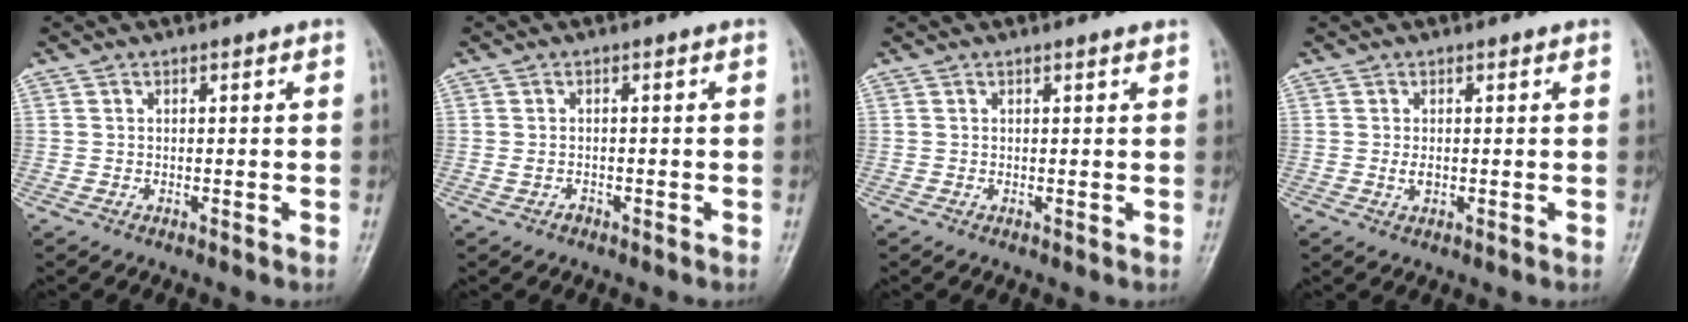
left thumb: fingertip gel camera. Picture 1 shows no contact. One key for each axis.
{"total": 1.0, "fx": -0.5, "fy": 0.7, "fz": 0.5, "tx": -0.014, "ty": 0.008, "tz": -0.006}
{"total": 0.7, "fx": 0.5, "fy": 0.0, "fz": 0.4, "tx": -0.009, "ty": -0.003, "tz": 0.008}
{"total": 1.5, "fx": 0.1, "fy": 0.9, "fz": 1.2, "tx": -0.021, "ty": -0.003, "tz": 0.003}